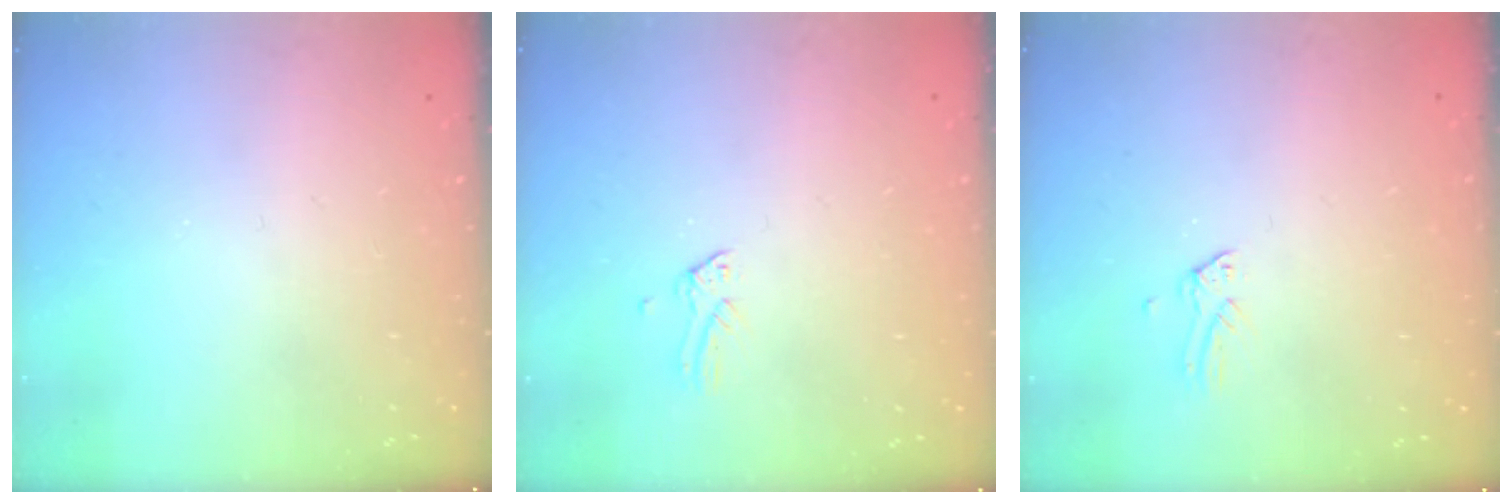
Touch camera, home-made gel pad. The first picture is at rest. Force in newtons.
{"total": 0.0}
{"total": 0.0}